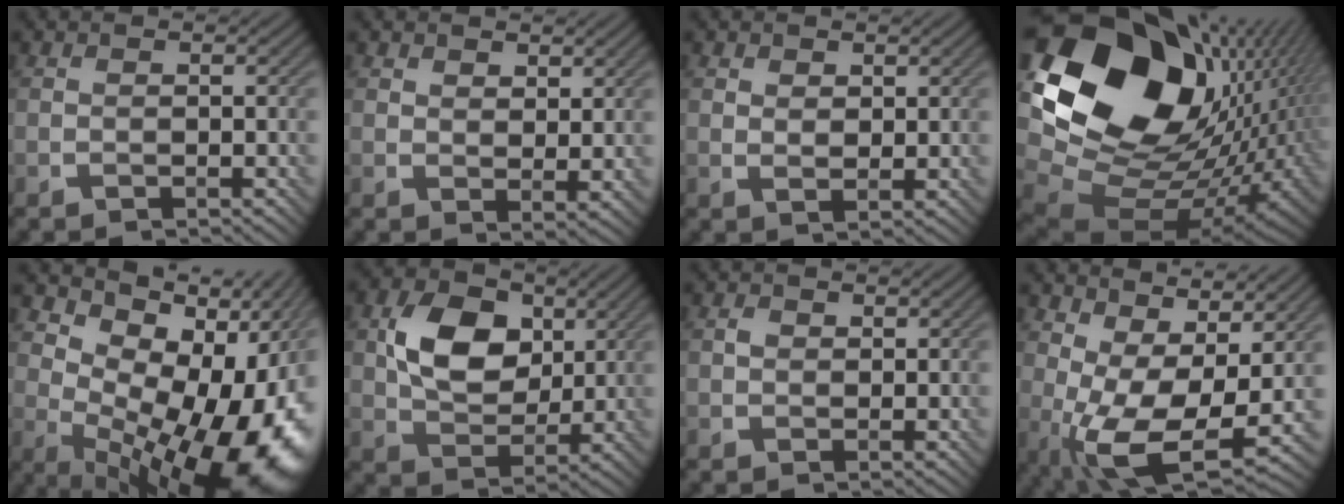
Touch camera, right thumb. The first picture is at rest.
{"total": 3.2, "force": [2.1, 1.7, 1.8], "torque": [-0.034, -0.009, 0.042]}
{"total": 1.9, "force": [1.2, 1.1, 1.0], "torque": [-0.020, -0.005, 0.024]}
{"total": 21.4, "force": [6.3, 14.8, 14.1], "torque": [-0.303, -0.010, 0.149]}
{"total": 16.9, "force": [0.8, 9.3, 14.1], "torque": [-0.159, -0.021, 0.042]}
{"total": 9.6, "force": [2.4, 6.8, 6.3], "torque": [-0.126, 0.006, 0.040]}
{"total": 1.3, "force": [0.3, 1.1, 0.6], "torque": [-0.010, 0.000, 0.003]}
{"total": 12.0, "force": [0.5, 5.9, 10.5], "torque": [-0.203, -0.014, 0.013]}